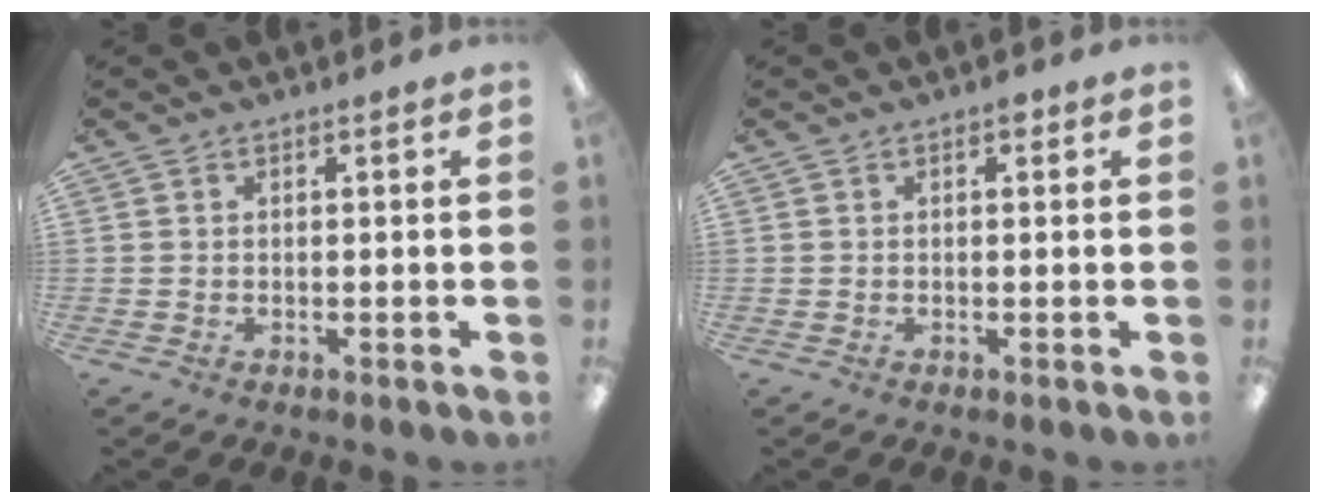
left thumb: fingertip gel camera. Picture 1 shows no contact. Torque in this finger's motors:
{"motor_torque": [0.25, 0.11, 0.49, -0.21, 0.00]}